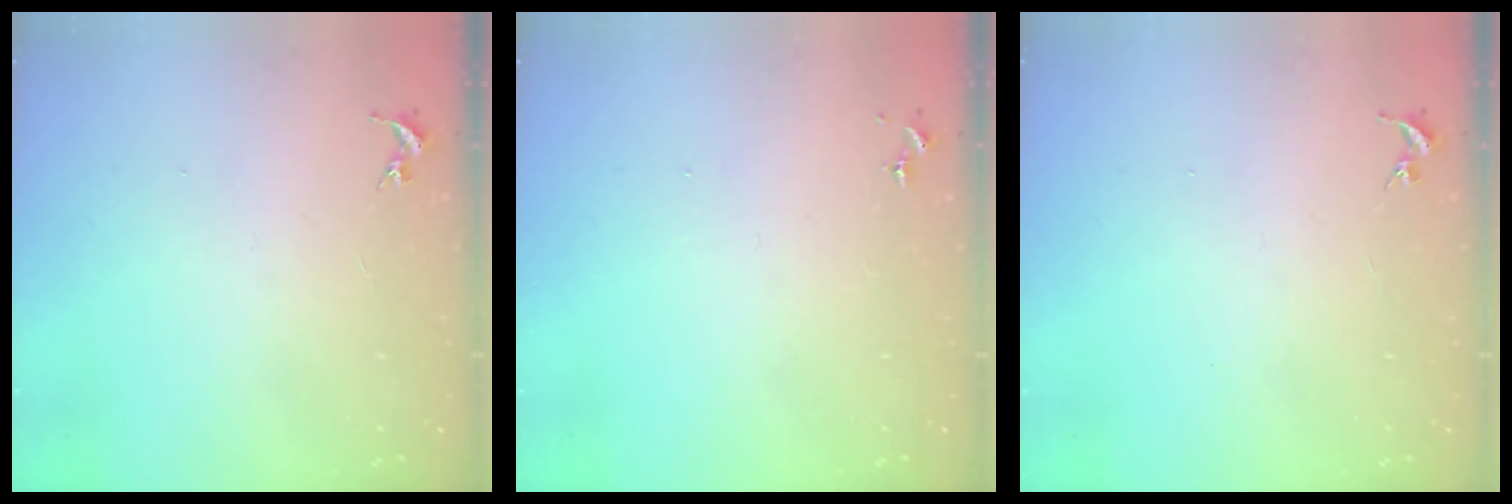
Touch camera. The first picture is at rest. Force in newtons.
{"total": 0.0}
{"total": 0.0}